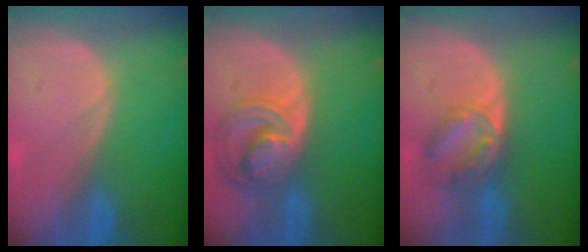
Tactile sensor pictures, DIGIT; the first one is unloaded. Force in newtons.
{"total": 8.7, "press": 7.5, "slide": 4.4}
{"total": 6.7, "press": 5.9, "slide": 3.2}